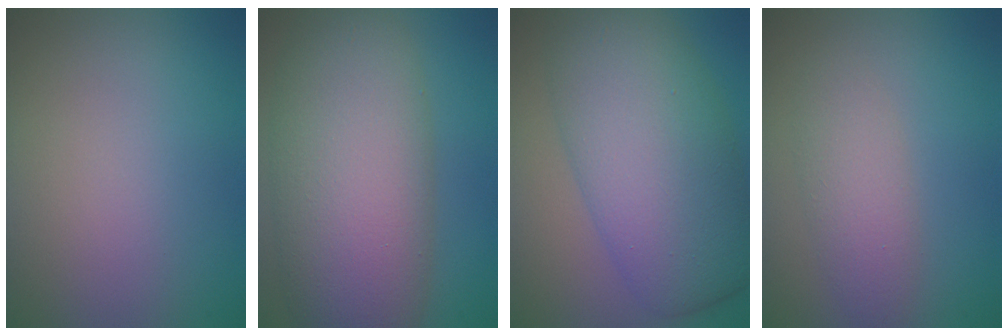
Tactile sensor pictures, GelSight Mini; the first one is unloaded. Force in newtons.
{"total": 10.7, "press": 10.7, "slide": 0.5}
{"total": 9.6, "press": 9.6, "slide": 0.2}
{"total": 2.6, "press": 2.6, "slide": 0.1}